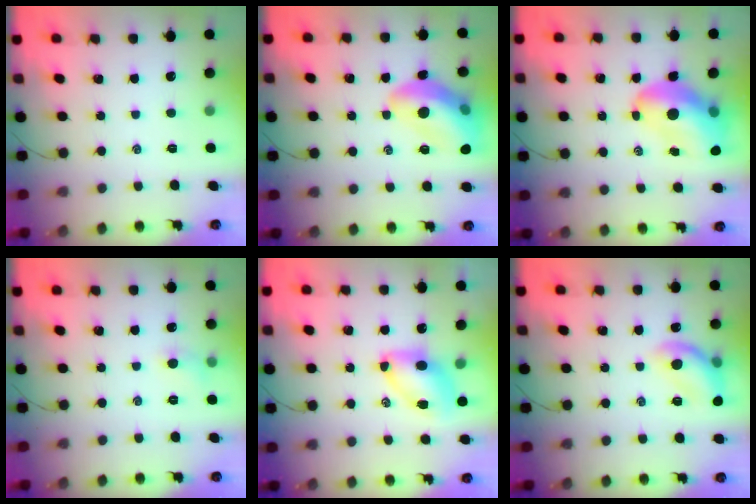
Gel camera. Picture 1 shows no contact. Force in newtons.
{"total": 17.0, "press": 16.9, "slide": 2.0}
{"total": 13.8, "press": 13.3, "slide": 3.8}
{"total": 4.9, "press": 4.6, "slide": 1.7}
{"total": 7.6, "press": 7.6, "slide": 0.8}
{"total": 13.9, "press": 13.9, "slide": 1.1}